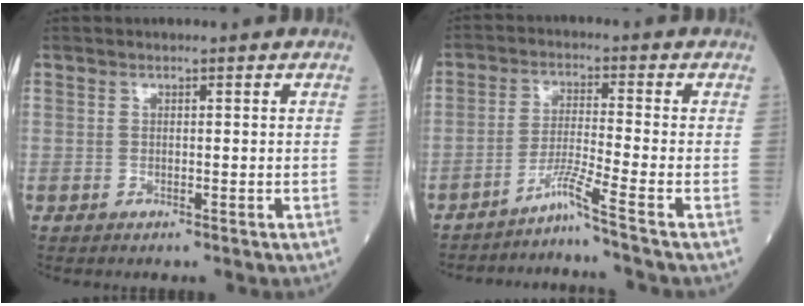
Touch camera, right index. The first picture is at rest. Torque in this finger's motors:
{"motor_torque": [-0.02, -0.15, 0.01, 0.01]}